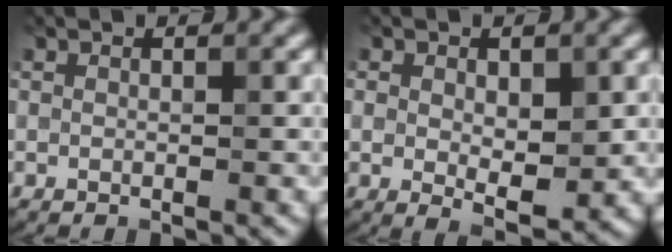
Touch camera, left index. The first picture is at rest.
{"total": 4.0, "force": [0.2, 2.2, 3.4], "torque": [-0.051, -0.007, 0.009]}